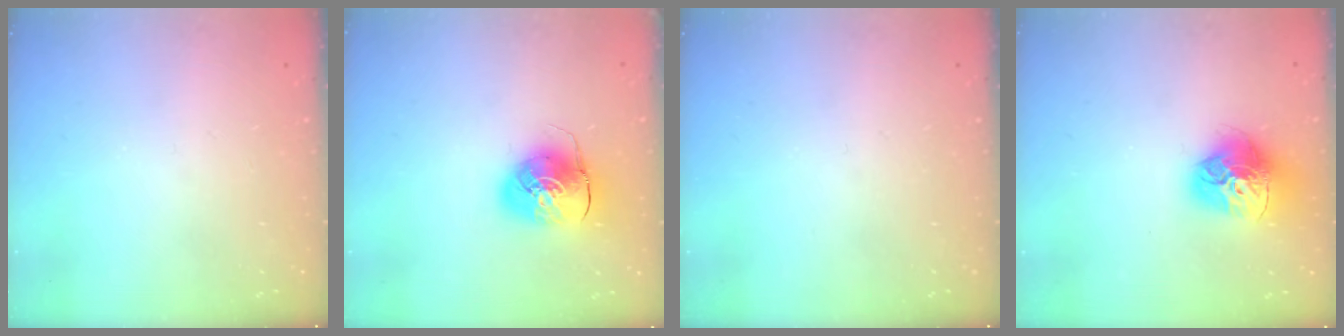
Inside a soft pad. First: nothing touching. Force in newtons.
{"total": 9.6, "press": 9.4, "slide": 1.7}
{"total": 0.0}
{"total": 16.9, "press": 16.8, "slide": 1.7}